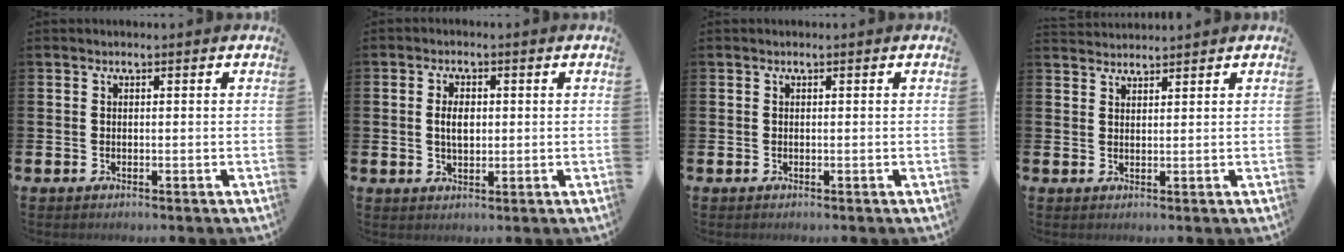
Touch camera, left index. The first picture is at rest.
{"total": 3.2, "force": [0.5, 1.8, 2.6], "torque": [-0.021, -0.004, 0.001]}
{"total": 0.0}
{"total": 2.0, "force": [1.9, 0.2, -0.2], "torque": [0.000, -0.009, 0.037]}